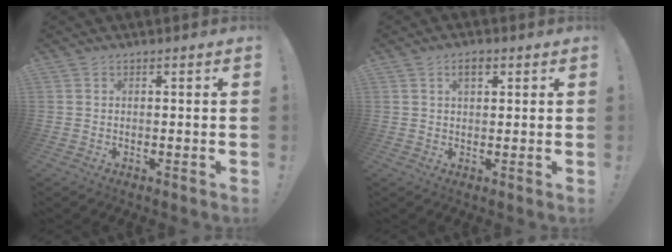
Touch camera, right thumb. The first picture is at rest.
{"total": 3.3, "force": [1.5, 1.7, 2.4], "torque": [-0.031, -0.001, 0.022]}